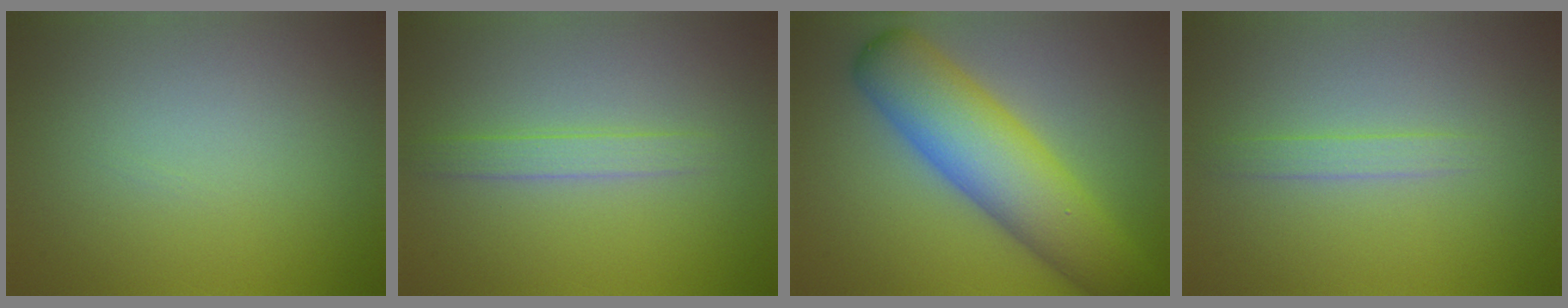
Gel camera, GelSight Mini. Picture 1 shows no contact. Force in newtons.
{"total": 1.7, "press": 1.7, "slide": 0.1}
{"total": 9.5, "press": 9.5, "slide": 0.2}
{"total": 1.3, "press": 1.3, "slide": 0.1}